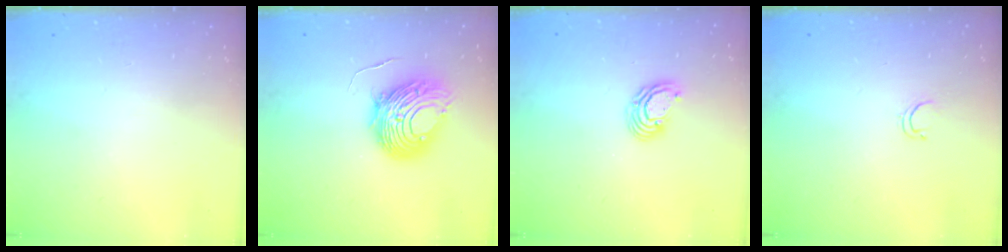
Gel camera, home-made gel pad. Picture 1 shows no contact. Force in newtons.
{"total": 11.4, "press": 11.3, "slide": 0.8}
{"total": 5.4, "press": 5.4, "slide": 0.2}
{"total": 2.6, "press": 2.5, "slide": 0.4}